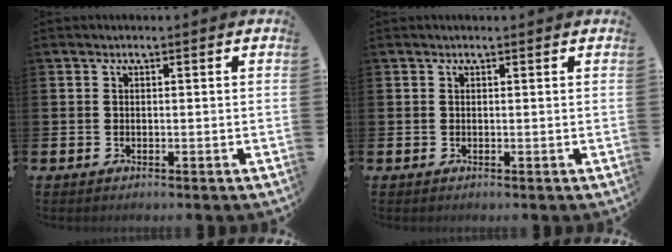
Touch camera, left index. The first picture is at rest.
{"total": 0.0}